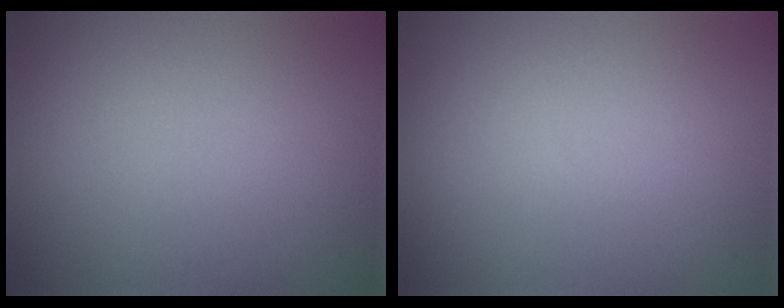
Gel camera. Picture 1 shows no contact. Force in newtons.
{"total": 0.0}